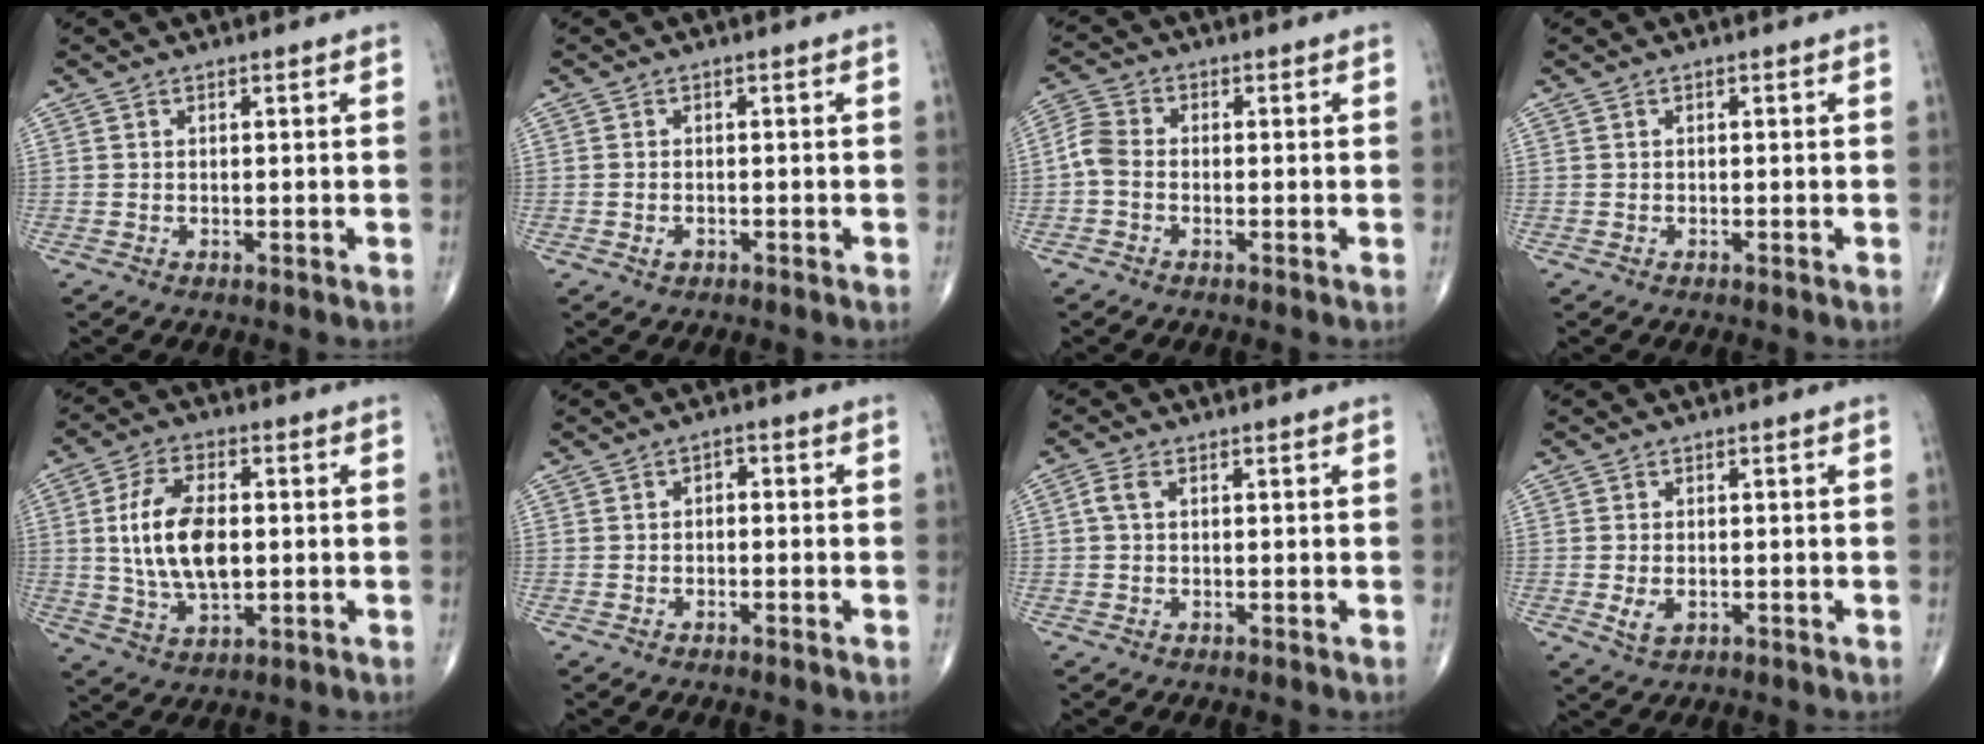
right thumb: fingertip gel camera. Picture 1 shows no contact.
{"total": 1.1, "force": [-0.5, 0.7, 0.6], "torque": [-0.010, 0.005, -0.008]}
{"total": 4.1, "force": [-1.0, 2.9, 2.8], "torque": [-0.061, 0.011, -0.033]}
{"total": 0.0}
{"total": 13.3, "force": [0.7, 7.1, 11.3], "torque": [-0.209, 0.000, 0.015]}
{"total": 1.5, "force": [-0.2, 1.1, 1.0], "torque": [-0.004, 0.009, -0.011]}
{"total": 2.0, "force": [0.3, 1.2, 1.7], "torque": [-0.038, 0.006, 0.005]}
{"total": 3.0, "force": [-0.6, 1.9, 2.3], "torque": [-0.039, -0.002, -0.007]}